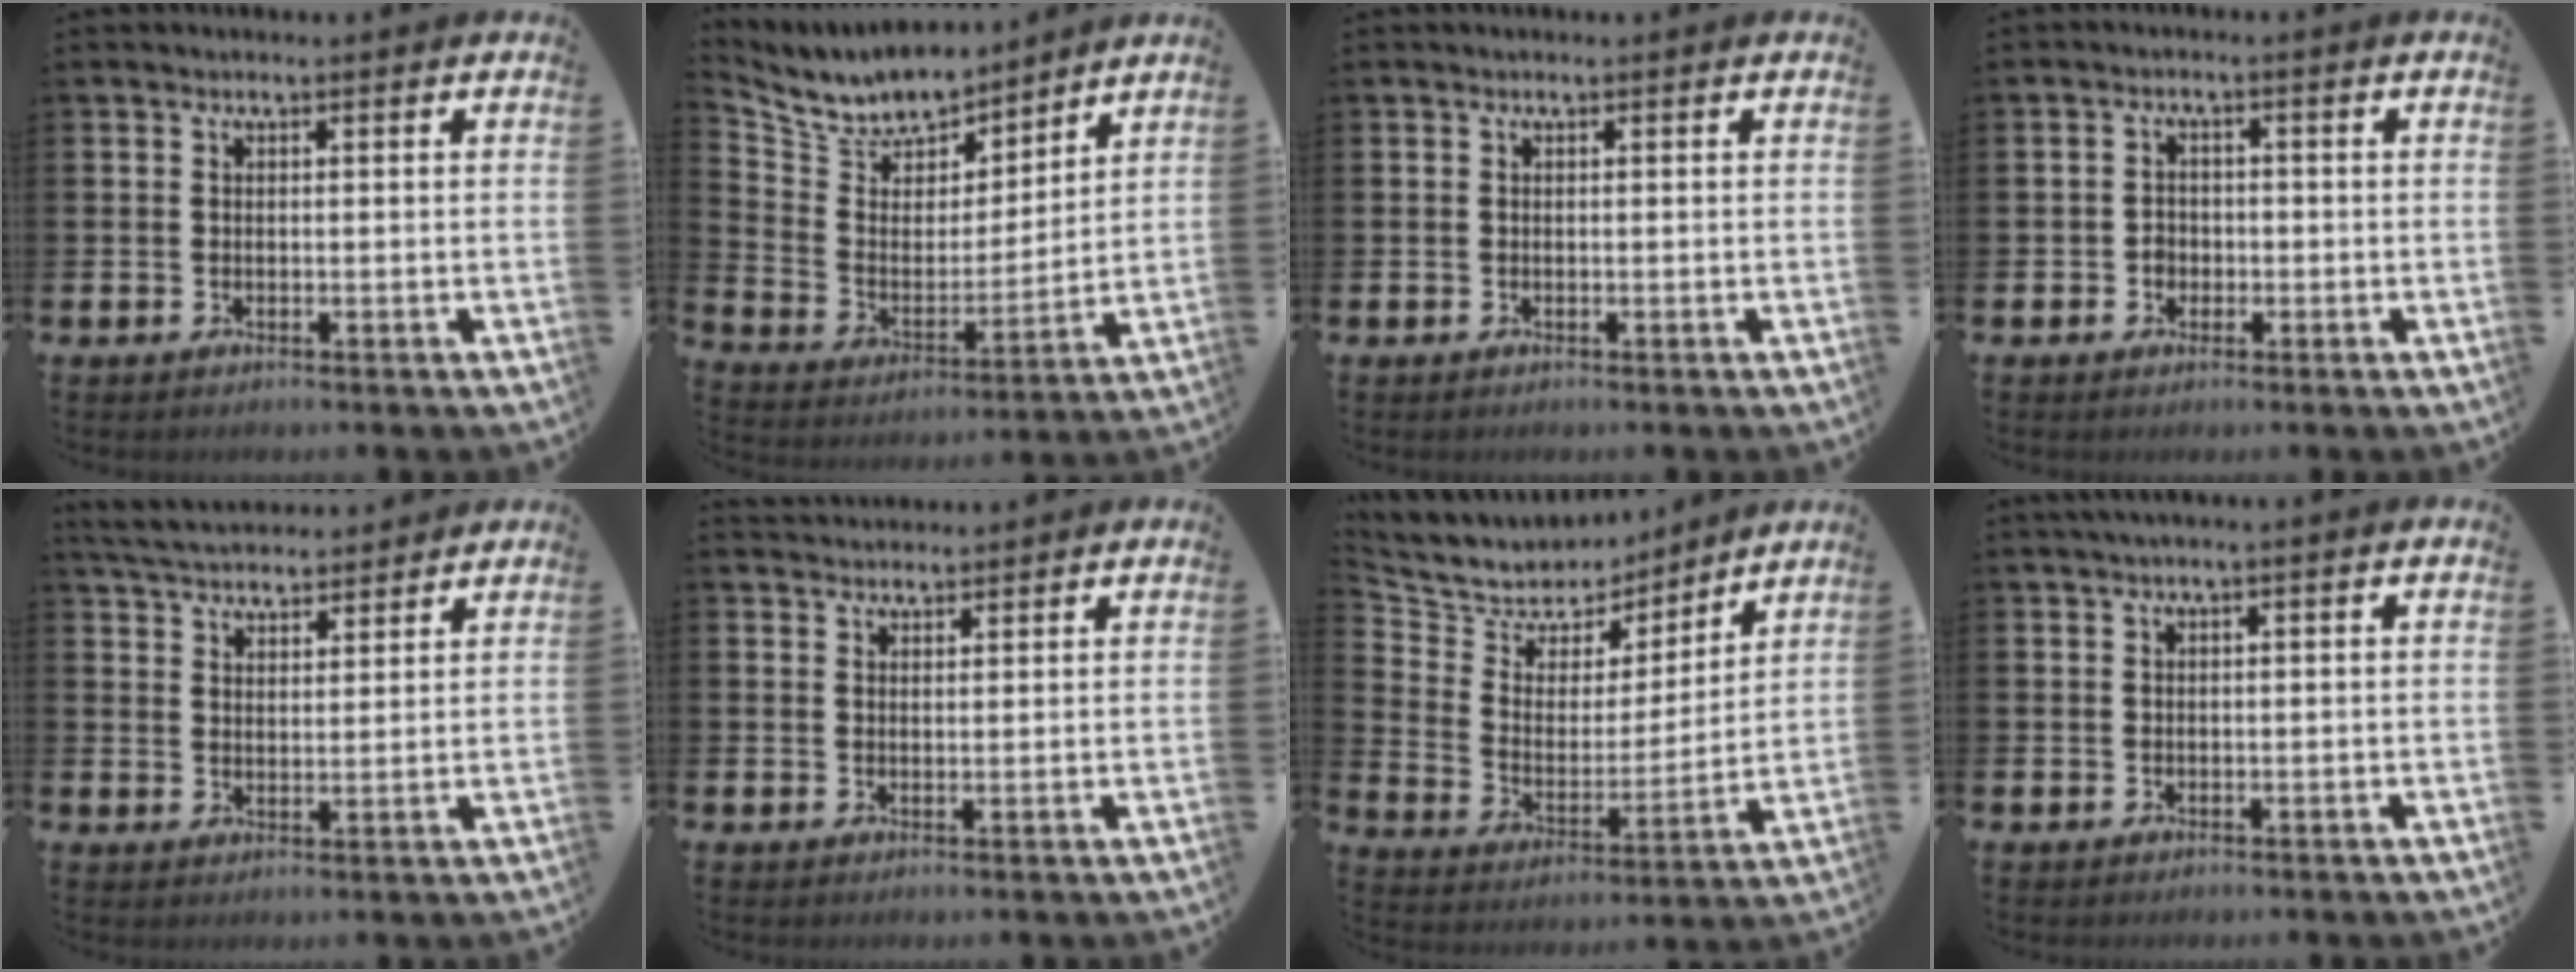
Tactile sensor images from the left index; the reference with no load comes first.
{"total": 8.2, "force": [7.9, 2.2, 0.2], "torque": [-0.053, -0.063, 0.144]}
{"total": 0.0}
{"total": 1.9, "force": [-0.7, 1.7, 0.4], "torque": [0.003, -0.001, -0.021]}
{"total": 5.1, "force": [5.0, 1.0, 0.4], "torque": [-0.026, -0.023, 0.091]}
{"total": 2.3, "force": [2.2, 0.6, -0.1], "torque": [0.011, -0.011, 0.038]}
{"total": 7.4, "force": [6.8, 3.0, -0.4], "torque": [-0.044, -0.056, 0.121]}
{"total": 0.9, "force": [0.2, 0.0, 0.8], "torque": [-0.018, 0.003, 0.005]}